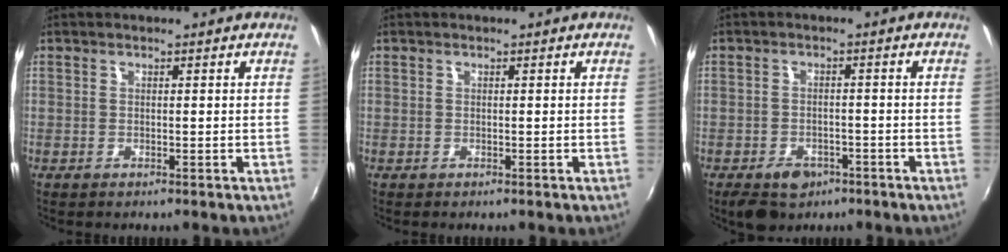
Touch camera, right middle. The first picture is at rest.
{"total": 0.0}
{"total": 6.8, "force": [-4.5, 4.2, 3.0], "torque": [-0.071, -0.002, -0.061]}